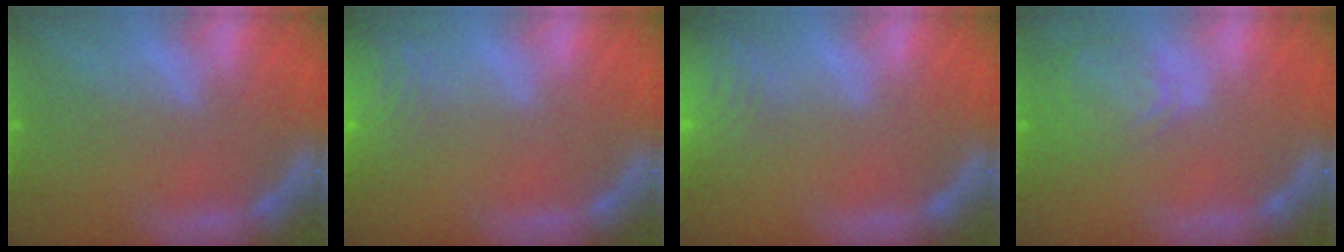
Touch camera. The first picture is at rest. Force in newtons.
{"total": 7.0}
{"total": 9.5}
{"total": 4.0}